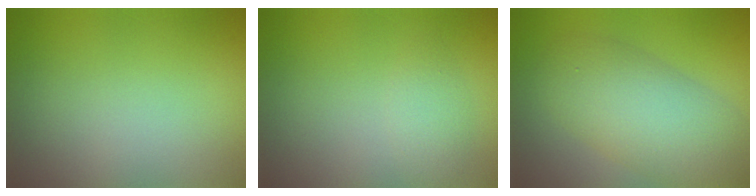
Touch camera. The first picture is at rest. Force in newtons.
{"total": 1.8, "press": 1.8, "slide": 0.2}
{"total": 7.0, "press": 7.0, "slide": 0.3}